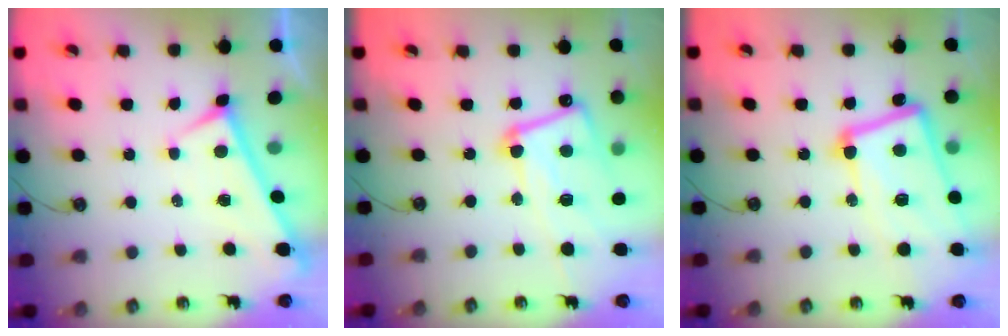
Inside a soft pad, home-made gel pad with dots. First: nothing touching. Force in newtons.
{"total": 15.2, "press": 15.1, "slide": 1.6}
{"total": 17.5, "press": 17.3, "slide": 2.7}